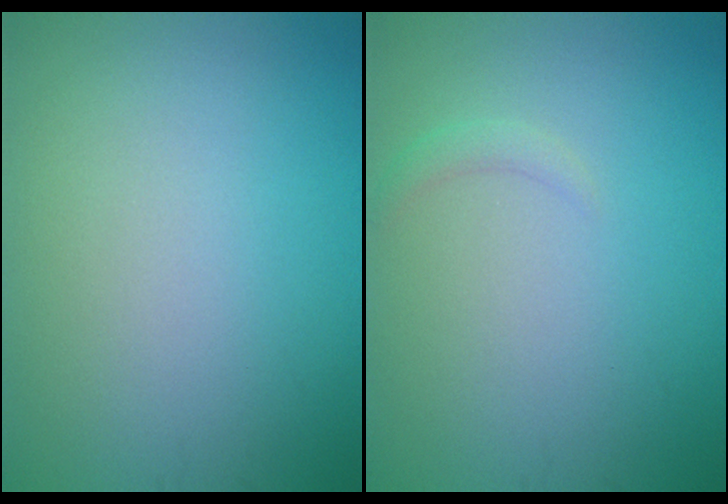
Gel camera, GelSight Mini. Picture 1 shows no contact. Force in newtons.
{"total": 0.9, "press": 0.9, "slide": 0.2}